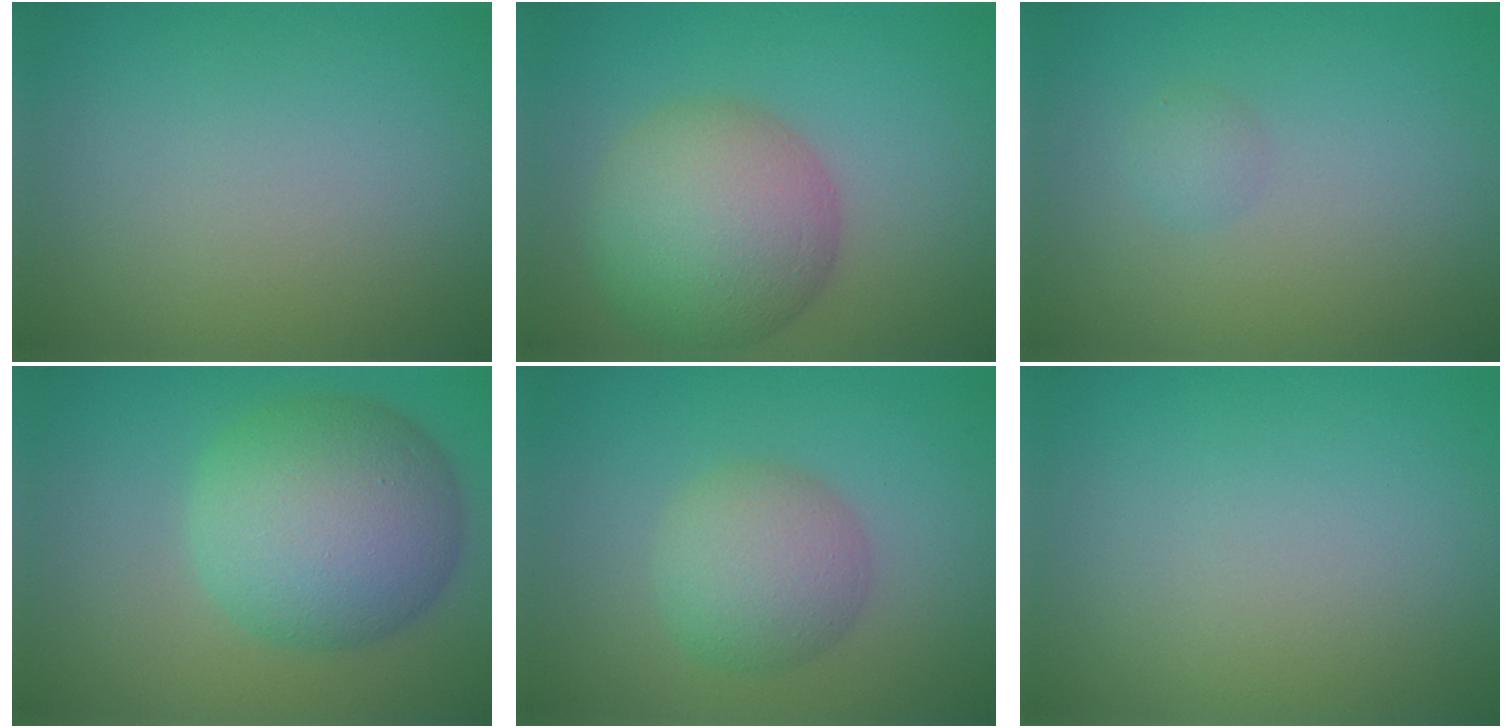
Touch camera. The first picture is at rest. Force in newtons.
{"total": 8.7, "press": 8.7, "slide": 0.4}
{"total": 1.1, "press": 1.1, "slide": 0.0}
{"total": 9.9, "press": 9.9, "slide": 0.3}
{"total": 4.4, "press": 4.4, "slide": 0.1}
{"total": 0.0}